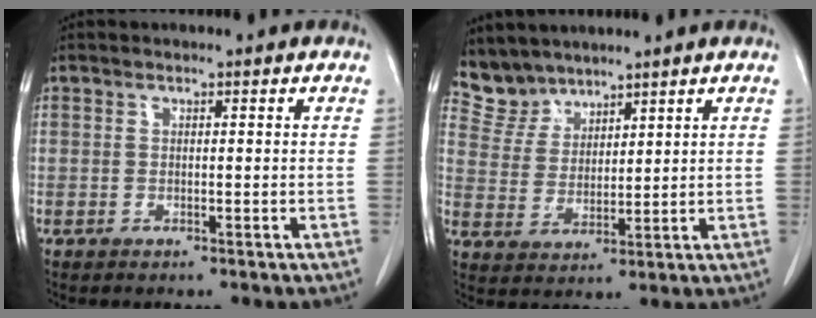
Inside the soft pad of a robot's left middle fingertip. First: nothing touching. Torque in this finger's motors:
{"motor_torque": [-0.04, -0.01, -0.12, -0.05]}